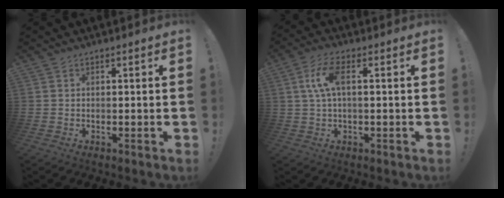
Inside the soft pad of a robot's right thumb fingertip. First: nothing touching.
{"total": 8.5, "force": [1.3, 3.3, 7.7], "torque": [-0.155, 0.006, 0.025]}